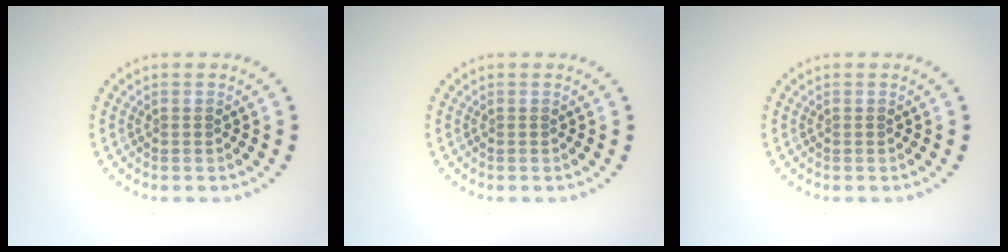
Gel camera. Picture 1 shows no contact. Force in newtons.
{"total": 0.0}
{"total": 0.0}